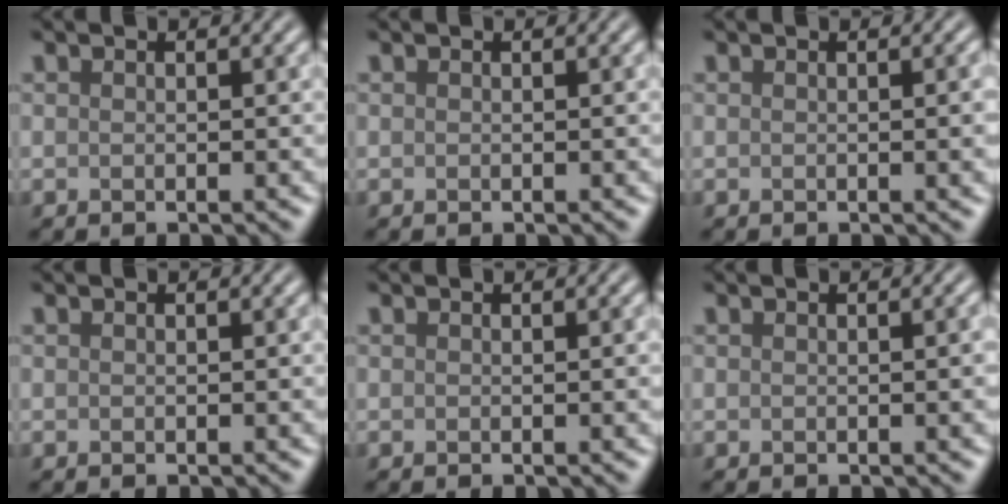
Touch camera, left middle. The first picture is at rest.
{"total": 0.0}
{"total": 2.5, "force": [0.0, 0.8, 2.4], "torque": [-0.020, 0.003, -0.004]}
{"total": 0.0}
{"total": 0.7, "force": [0.0, 0.1, 0.7], "torque": [-0.006, 0.002, -0.001]}
{"total": 1.9, "force": [0.1, 0.6, 1.8], "torque": [-0.015, 0.005, -0.003]}